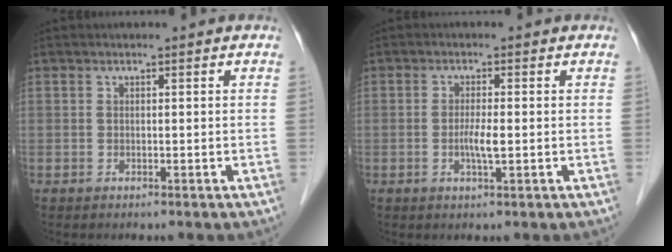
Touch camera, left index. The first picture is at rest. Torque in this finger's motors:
{"motor_torque": [0.36, 0.28, 0.09, 0.02]}